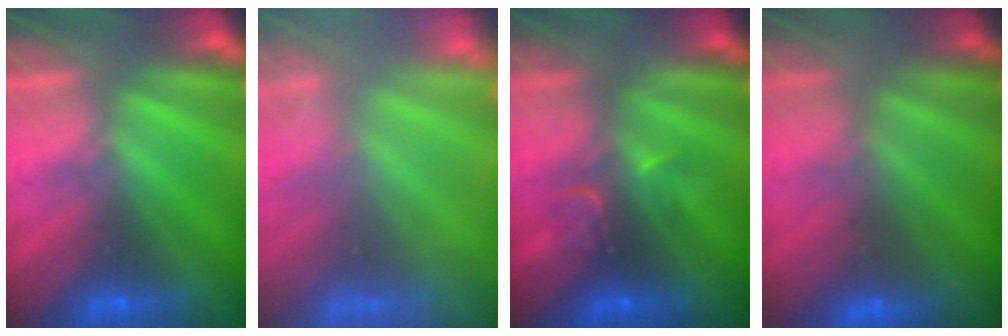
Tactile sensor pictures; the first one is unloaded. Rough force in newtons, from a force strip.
{"total": 7.5}
{"total": 3.4}
{"total": 2.3}